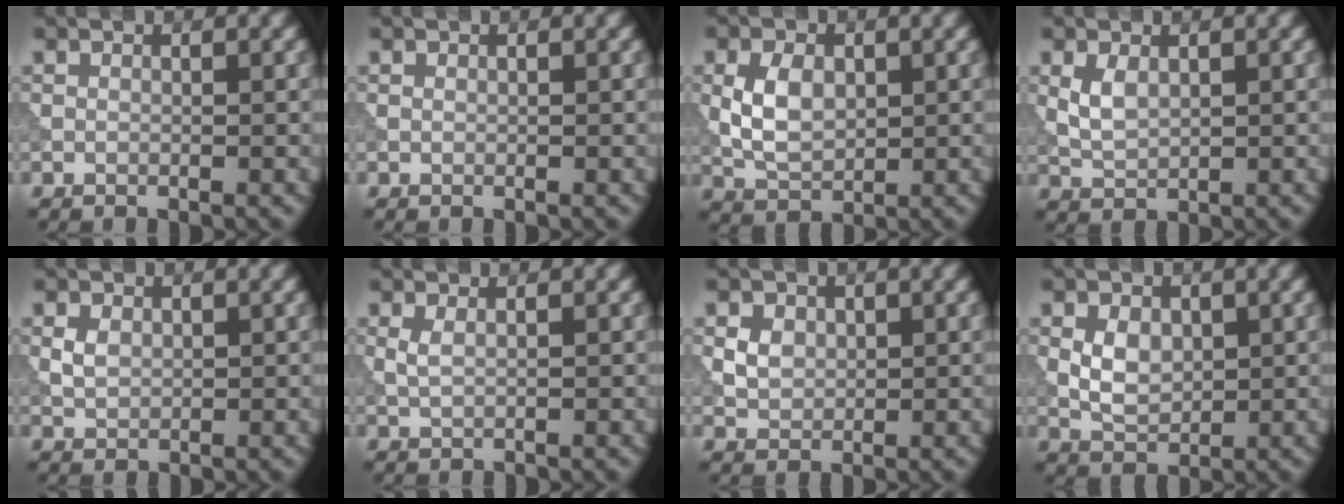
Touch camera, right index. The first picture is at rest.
{"total": 0.0}
{"total": 4.3, "force": [0.3, 2.8, 3.2], "torque": [-0.071, 0.001, 0.008]}
{"total": 2.3, "force": [0.6, 1.3, 1.7], "torque": [-0.043, -0.001, 0.018]}
{"total": 1.6, "force": [0.4, 1.2, 1.0], "torque": [-0.019, 0.001, 0.009]}
{"total": 1.1, "force": [0.5, 0.3, 0.9], "torque": [-0.021, 0.000, 0.010]}
{"total": 2.4, "force": [0.6, 1.9, 1.2], "torque": [-0.024, -0.001, 0.009]}
{"total": 3.1, "force": [0.4, 2.2, 2.2], "torque": [-0.045, -0.002, 0.008]}